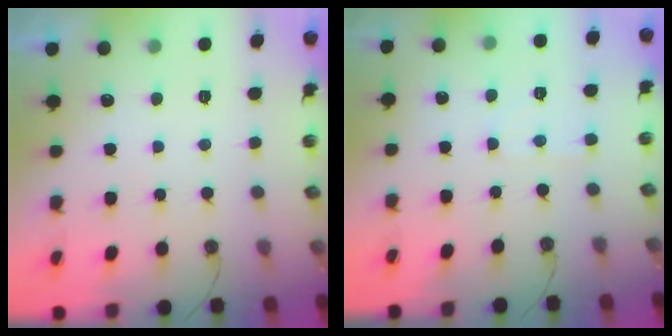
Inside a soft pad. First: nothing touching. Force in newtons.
{"total": 2.5, "press": 2.5, "slide": 0.4}